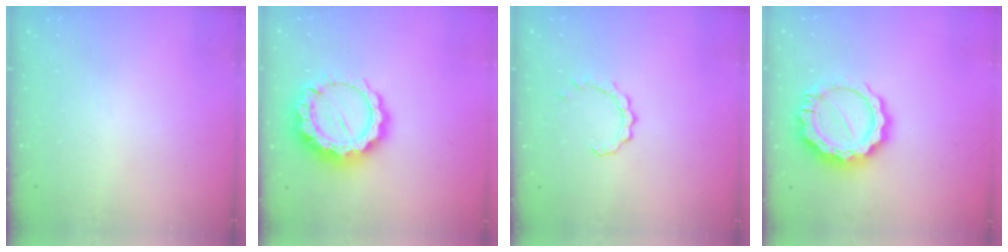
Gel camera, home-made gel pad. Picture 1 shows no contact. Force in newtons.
{"total": 16.7, "press": 16.7, "slide": 1.1}
{"total": 2.4, "press": 2.4, "slide": 0.3}
{"total": 15.1, "press": 15.0, "slide": 1.0}